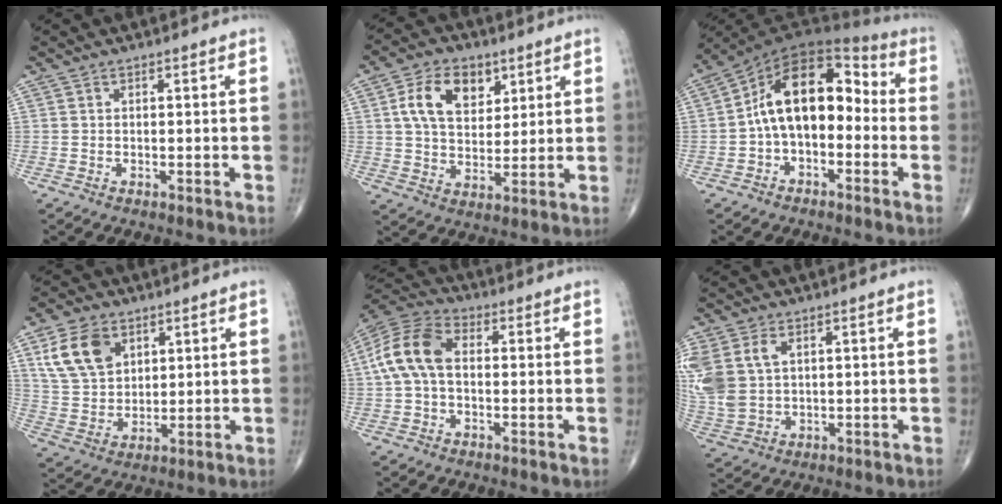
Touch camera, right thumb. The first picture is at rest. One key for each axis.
{"total": 11.3, "fx": 4.3, "fy": 7.5, "fz": 7.3, "tx": -0.102, "ty": -0.011, "tz": 0.079}
{"total": 15.2, "fx": -1.3, "fy": 9.3, "fz": 11.9, "tx": -0.168, "ty": 0.055, "tz": -0.037}
{"total": 11.3, "fx": 5.1, "fy": 7.7, "fz": 6.5, "tx": -0.104, "ty": -0.017, "tz": 0.106}
{"total": 11.3, "fx": 0.5, "fy": 7.1, "fz": 8.7, "tx": -0.182, "ty": 0.032, "tz": -0.001}
{"total": 13.1, "fx": 3.4, "fy": 9.1, "fz": 8.8, "tx": -0.231, "ty": 0.001, "tz": 0.081}